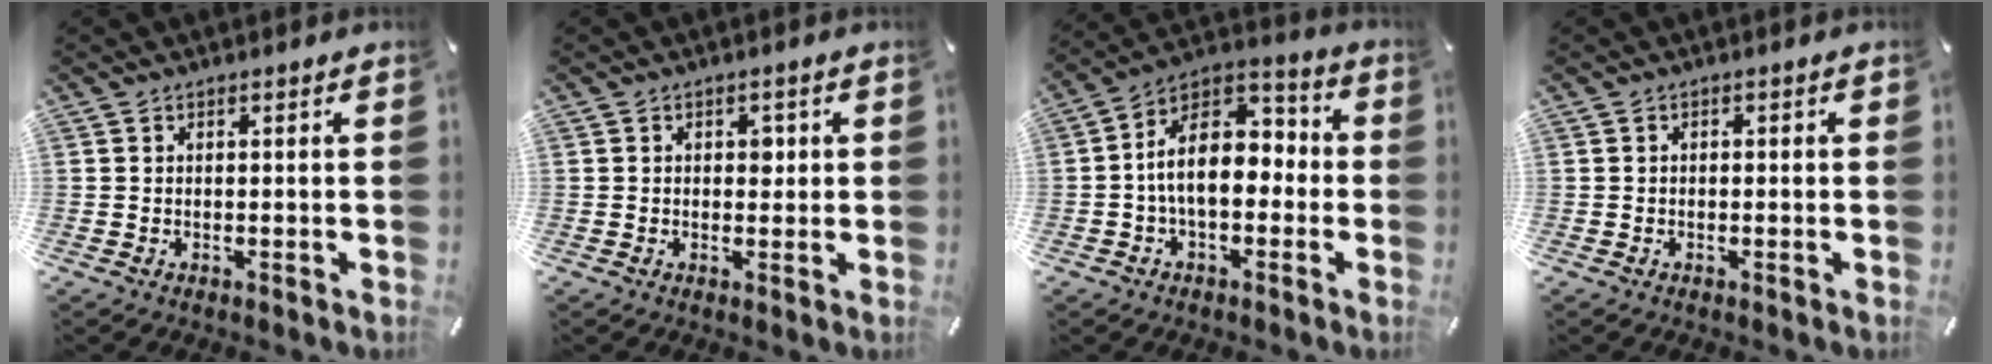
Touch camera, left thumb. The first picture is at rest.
{"total": 2.4, "force": [0.4, 1.8, 1.6], "torque": [-0.009, -0.002, -0.002]}
{"total": 13.3, "force": [-1.6, 8.5, 10.1], "torque": [-0.183, 0.012, -0.031]}
{"total": 0.7, "force": [-0.3, 0.4, 0.4], "torque": [-0.009, 0.001, -0.007]}